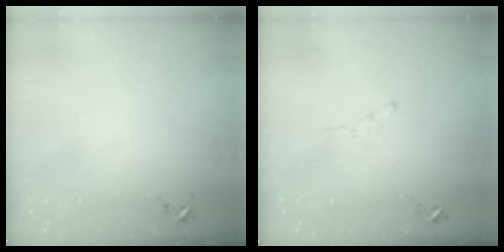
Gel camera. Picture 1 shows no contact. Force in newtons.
{"total": 3.3, "press": 3.3, "slide": 0.2}